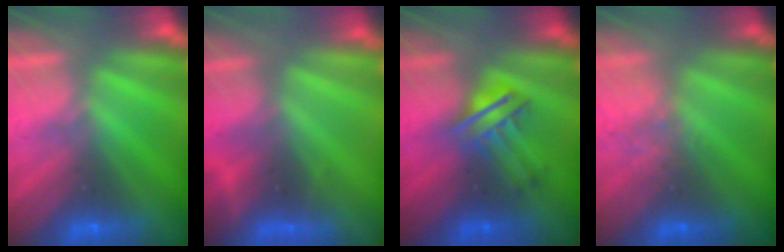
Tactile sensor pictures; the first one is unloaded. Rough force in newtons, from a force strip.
{"total": 5.0}
{"total": 3.3}
{"total": 2.2}